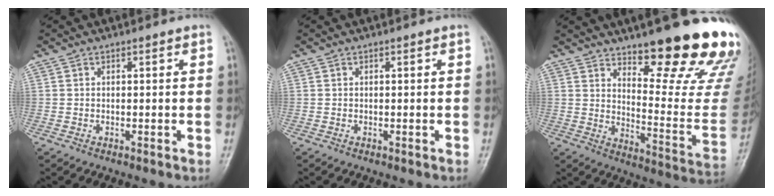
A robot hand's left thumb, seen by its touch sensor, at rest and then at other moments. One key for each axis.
{"total": 0.0}
{"total": 21.6, "fx": 15.5, "fy": 5.0, "fz": 14.2, "tx": -0.150, "ty": -0.127, "tz": 0.215}